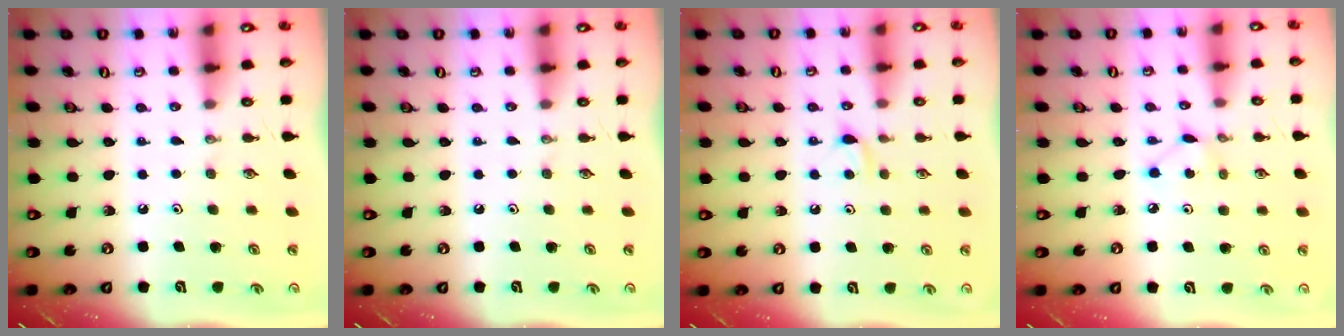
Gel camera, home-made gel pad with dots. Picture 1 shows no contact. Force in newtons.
{"total": 0.0}
{"total": 4.5, "press": 4.4, "slide": 0.6}
{"total": 4.4, "press": 4.4, "slide": 0.4}